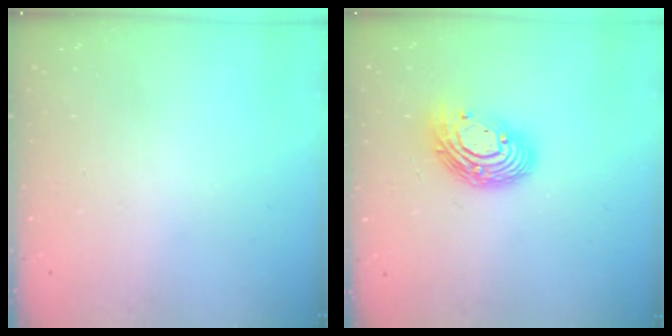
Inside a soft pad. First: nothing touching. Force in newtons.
{"total": 12.6, "press": 12.6, "slide": 1.2}